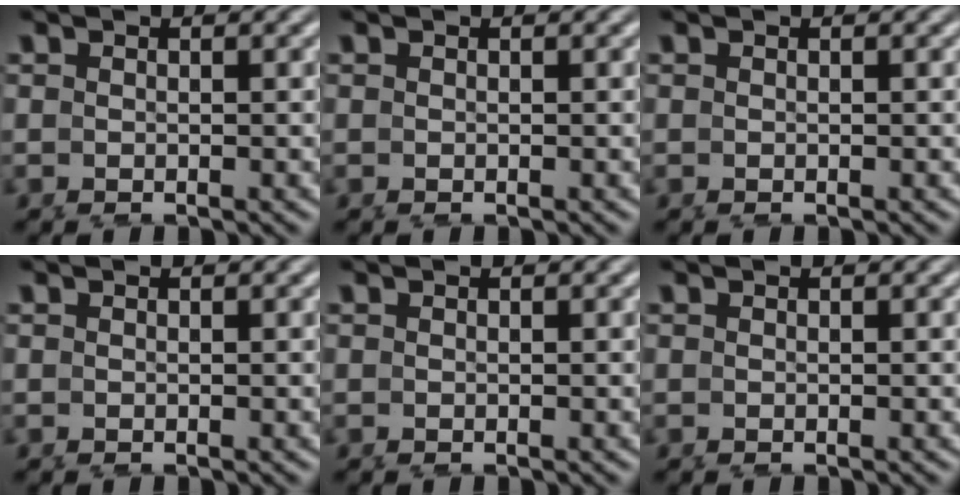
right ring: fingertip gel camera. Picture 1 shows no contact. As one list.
[{"total": 0.0}, {"total": 0.0}, {"total": 0.0}, {"total": 0.0}, {"total": 0.0}]